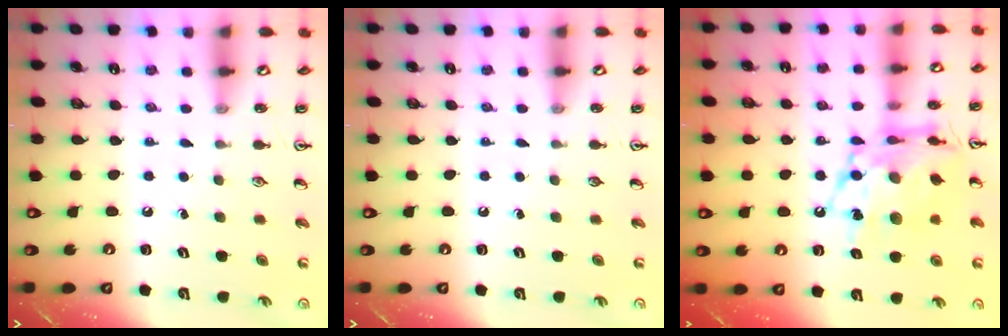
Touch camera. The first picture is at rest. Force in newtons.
{"total": 0.0}
{"total": 17.2, "press": 17.1, "slide": 1.7}